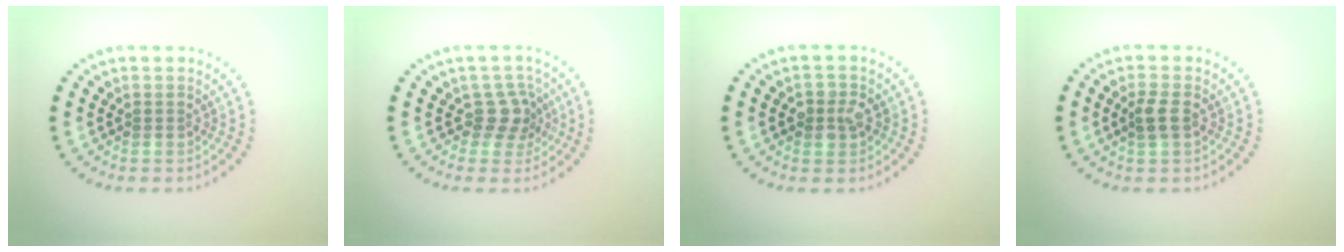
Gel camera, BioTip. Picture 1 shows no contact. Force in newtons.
{"total": 2.4, "press": 1.8, "slide": 1.6}
{"total": 2.0, "press": 1.9, "slide": 0.4}
{"total": 1.8, "press": 1.7, "slide": 0.4}